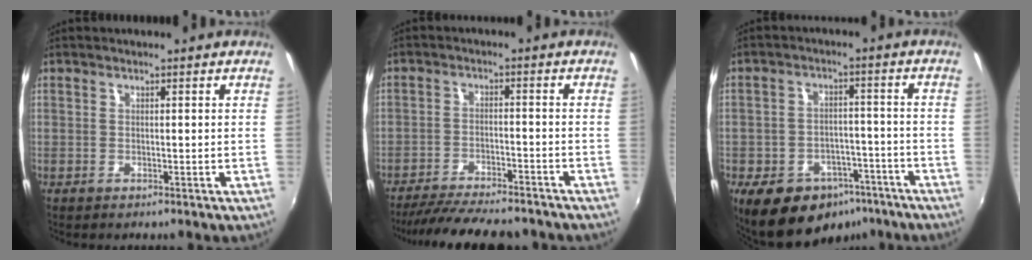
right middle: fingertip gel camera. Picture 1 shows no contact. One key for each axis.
{"total": 15.9, "fx": -13.8, "fy": 3.4, "fz": 7.1, "tx": -0.144, "ty": -0.021, "tz": -0.207}
{"total": 15.2, "fx": -9.6, "fy": 9.6, "fz": 6.7, "tx": -0.142, "ty": 0.011, "tz": -0.122}